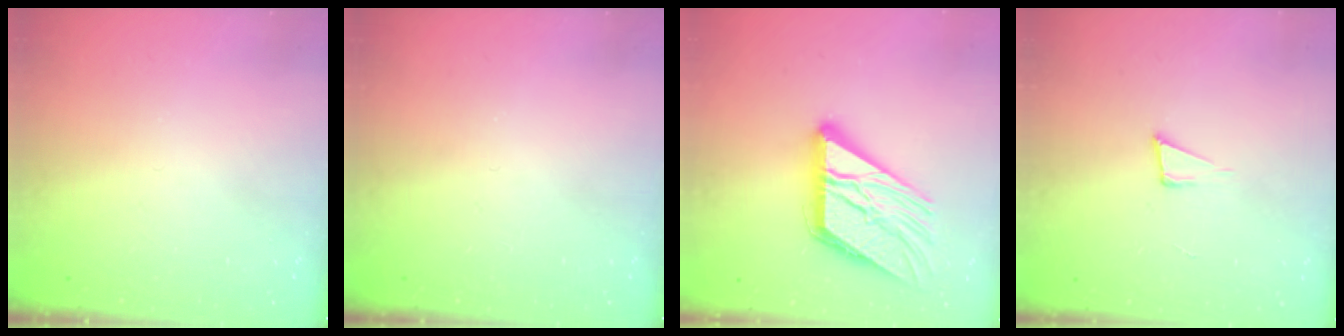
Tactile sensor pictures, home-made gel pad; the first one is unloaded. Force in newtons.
{"total": 0.0}
{"total": 17.8, "press": 17.7, "slide": 2.1}
{"total": 3.9, "press": 2.4, "slide": 3.1}